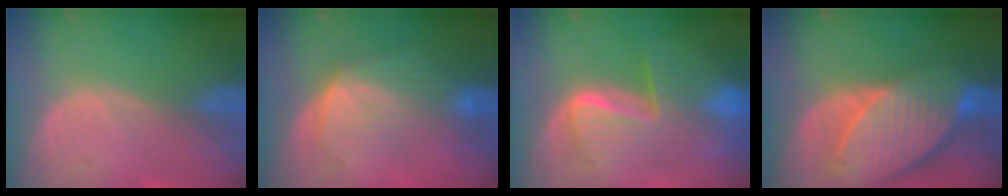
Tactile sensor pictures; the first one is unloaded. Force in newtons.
{"total": 6.5, "press": 6.5, "slide": 0.7}
{"total": 9.3, "press": 9.2, "slide": 0.7}
{"total": 10.7, "press": 9.4, "slide": 5.1}